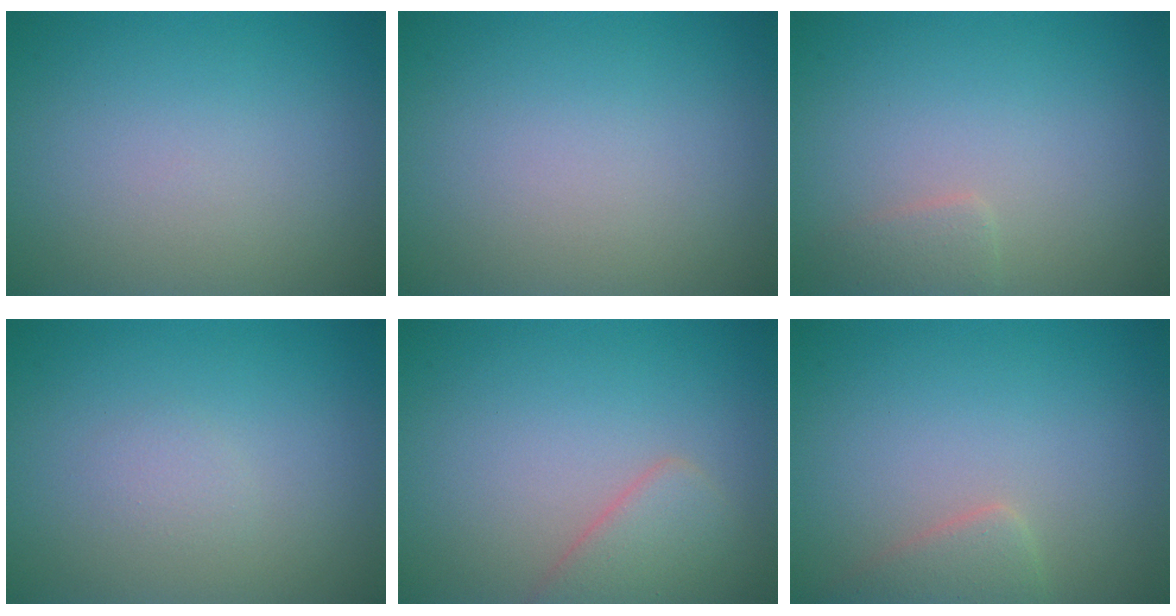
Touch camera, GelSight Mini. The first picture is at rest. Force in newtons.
{"total": 0.0}
{"total": 1.2, "press": 1.2, "slide": 0.0}
{"total": 0.8, "press": 0.8, "slide": 0.1}
{"total": 2.9, "press": 2.9, "slide": 0.1}
{"total": 2.0, "press": 2.0, "slide": 0.2}